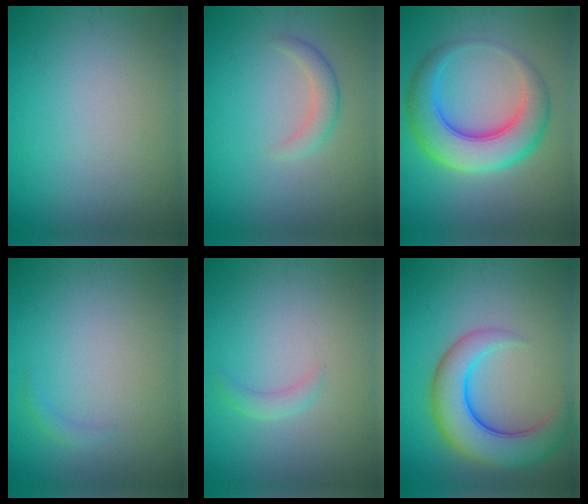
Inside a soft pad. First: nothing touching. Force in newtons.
{"total": 1.7, "press": 1.7, "slide": 0.1}
{"total": 7.0, "press": 7.0, "slide": 0.1}
{"total": 0.7, "press": 0.7, "slide": 0.1}
{"total": 1.1, "press": 1.1, "slide": 0.1}
{"total": 7.3, "press": 7.3, "slide": 0.4}